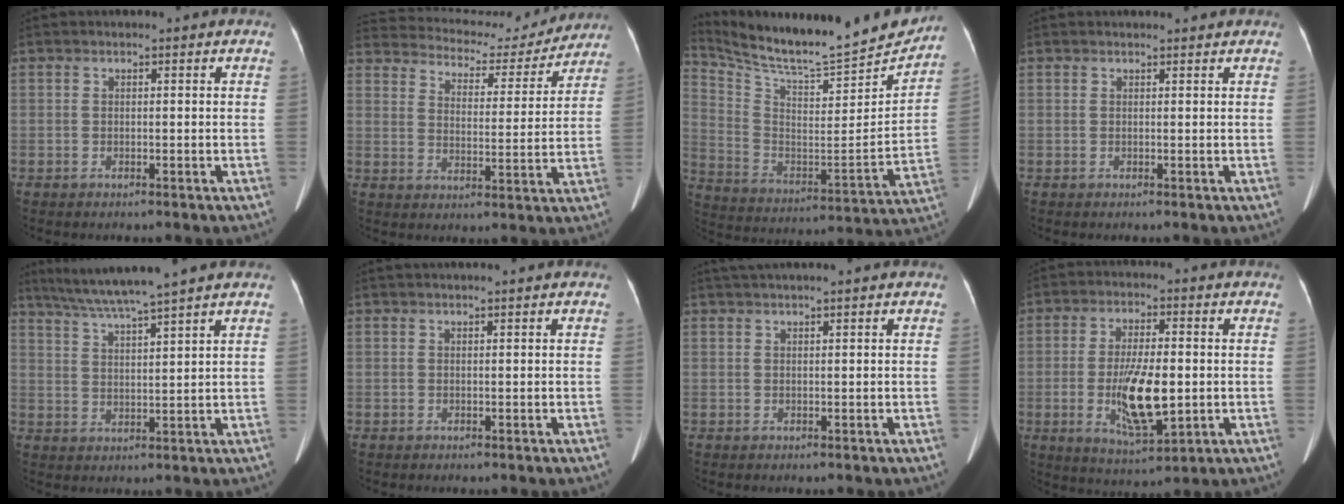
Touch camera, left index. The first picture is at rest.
{"total": 16.7, "force": [15.3, 5.1, 4.5], "torque": [-0.068, 0.016, 0.203]}
{"total": 23.2, "force": [21.5, 1.9, 8.3], "torque": [-0.156, -0.057, 0.329]}
{"total": 2.2, "force": [2.1, 0.3, 0.4], "torque": [-0.009, 0.013, 0.025]}
{"total": 9.3, "force": [7.8, -1.9, 4.7], "torque": [-0.084, 0.010, 0.132]}
{"total": 1.7, "force": [1.4, -0.4, 0.8], "torque": [-0.011, 0.023, 0.029]}
{"total": 3.3, "force": [2.8, -0.7, 1.6], "torque": [-0.023, 0.031, 0.050]}
{"total": 10.3, "force": [-1.4, 3.0, 9.7], "torque": [-0.188, -0.013, -0.018]}